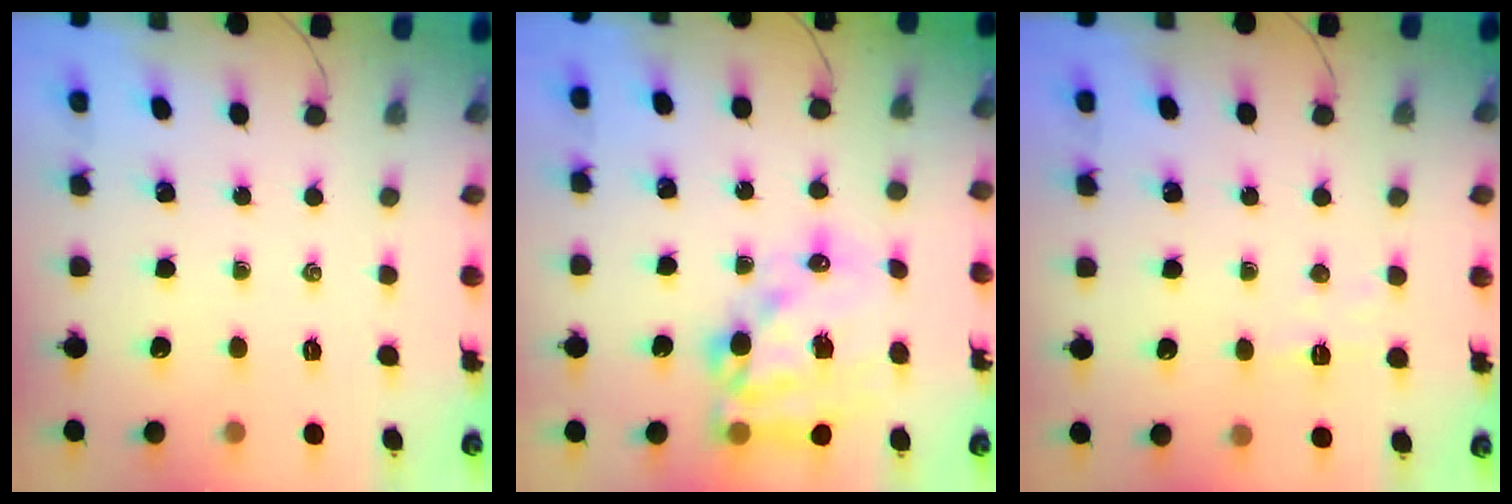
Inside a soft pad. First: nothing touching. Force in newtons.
{"total": 17.7, "press": 17.2, "slide": 4.0}
{"total": 4.1, "press": 3.9, "slide": 1.2}